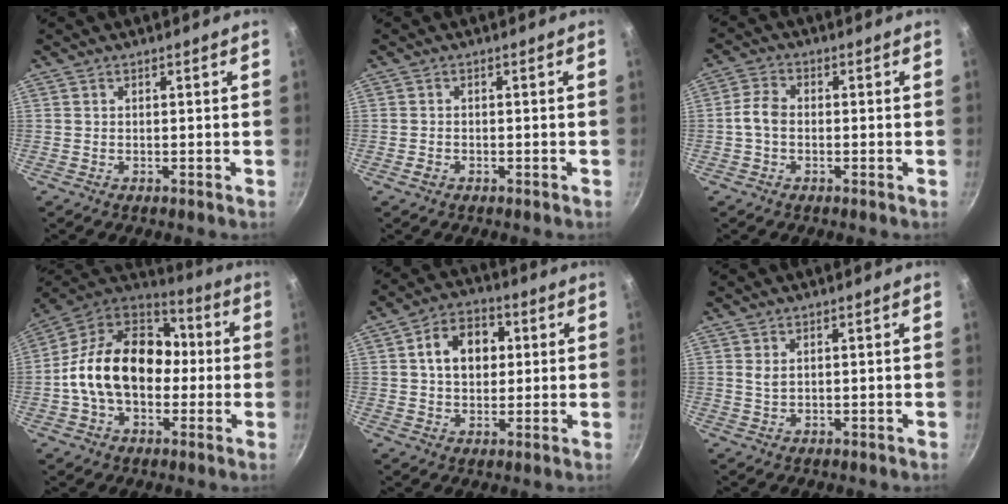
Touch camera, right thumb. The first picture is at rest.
{"total": 1.4, "force": [-0.8, 0.9, 0.7], "torque": [-0.015, 0.009, -0.013]}
{"total": 4.2, "force": [-0.7, 3.0, 2.9], "torque": [-0.059, 0.019, -0.022]}
{"total": 21.3, "force": [-1.0, 15.2, 14.8], "torque": [-0.221, 0.051, -0.031]}
{"total": 10.1, "force": [1.9, 7.3, 6.6], "torque": [-0.078, 0.012, 0.021]}
{"total": 1.5, "force": [0.5, 0.8, 1.2], "torque": [-0.022, -0.005, 0.013]}